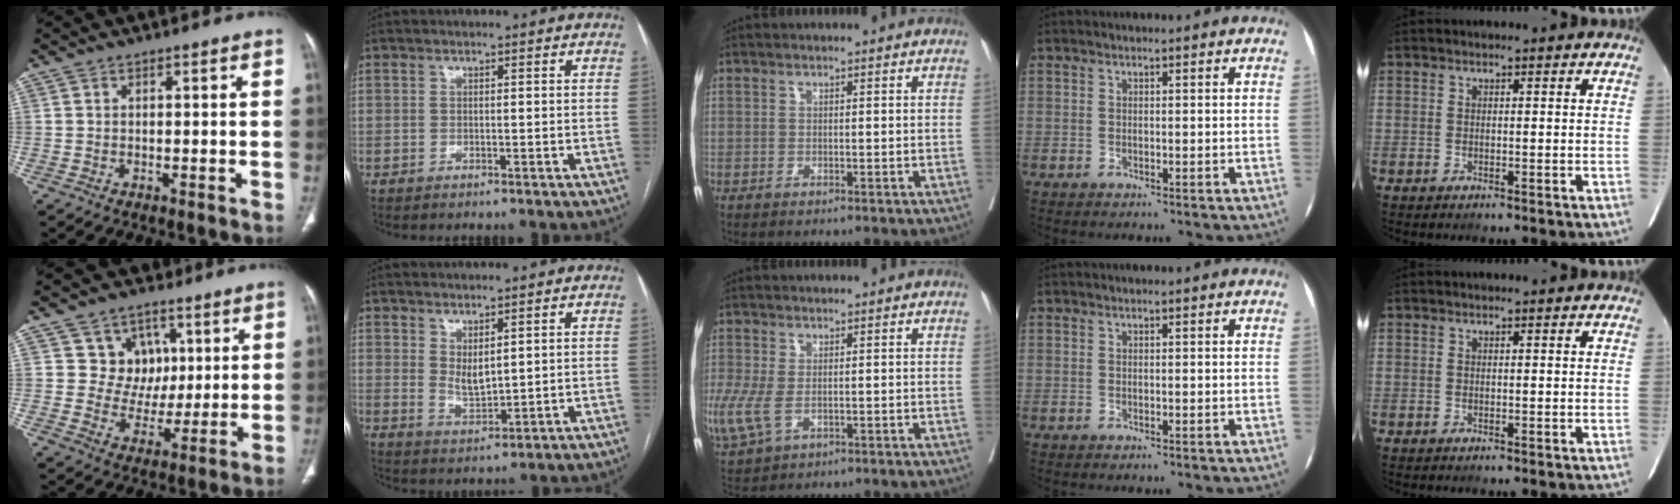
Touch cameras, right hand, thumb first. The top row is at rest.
{"thumb": {"total": 9.6, "force": [4.4, 8.4, 1.5], "torque": [0.017, -0.017, 0.077]}, "index": {"total": 3.5, "force": [1.6, 1.4, 2.8], "torque": [-0.057, -0.012, 0.042]}, "middle": {"total": 10.6, "force": [-2.7, 6.7, 7.7], "torque": [-0.217, -0.024, -0.039]}}